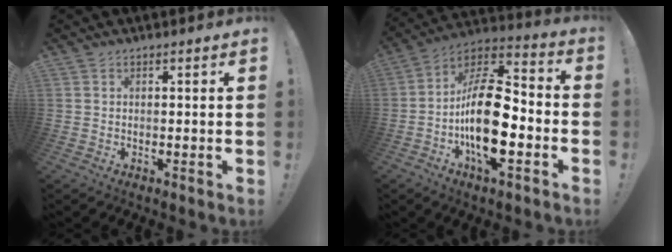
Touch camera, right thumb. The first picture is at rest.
{"total": 21.2, "force": [-5.1, 9.5, 18.3], "torque": [-0.340, 0.030, -0.079]}